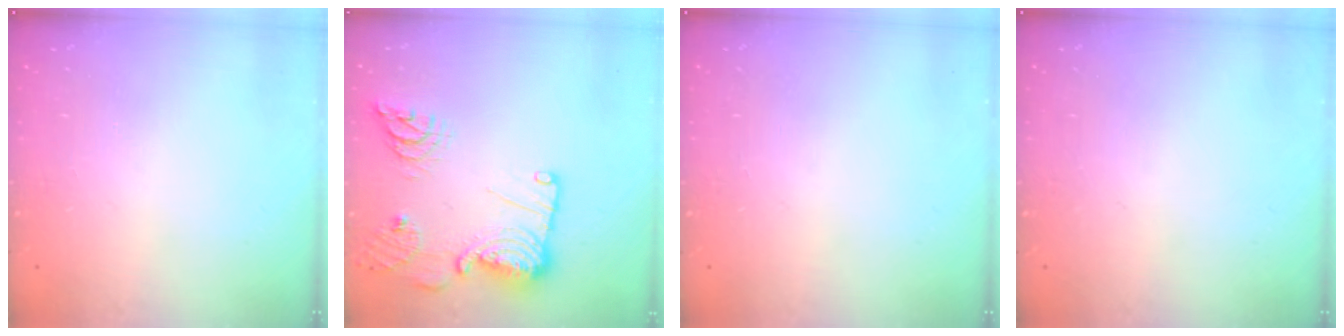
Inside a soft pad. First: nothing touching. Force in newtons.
{"total": 18.8, "press": 18.6, "slide": 2.3}
{"total": 0.0}
{"total": 0.0}